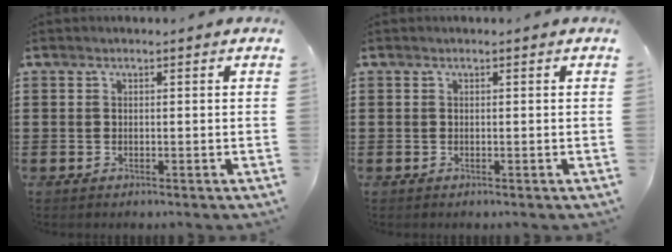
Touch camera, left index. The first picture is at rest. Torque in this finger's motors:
{"motor_torque": [0.04, -0.04, 0.00, 0.00]}